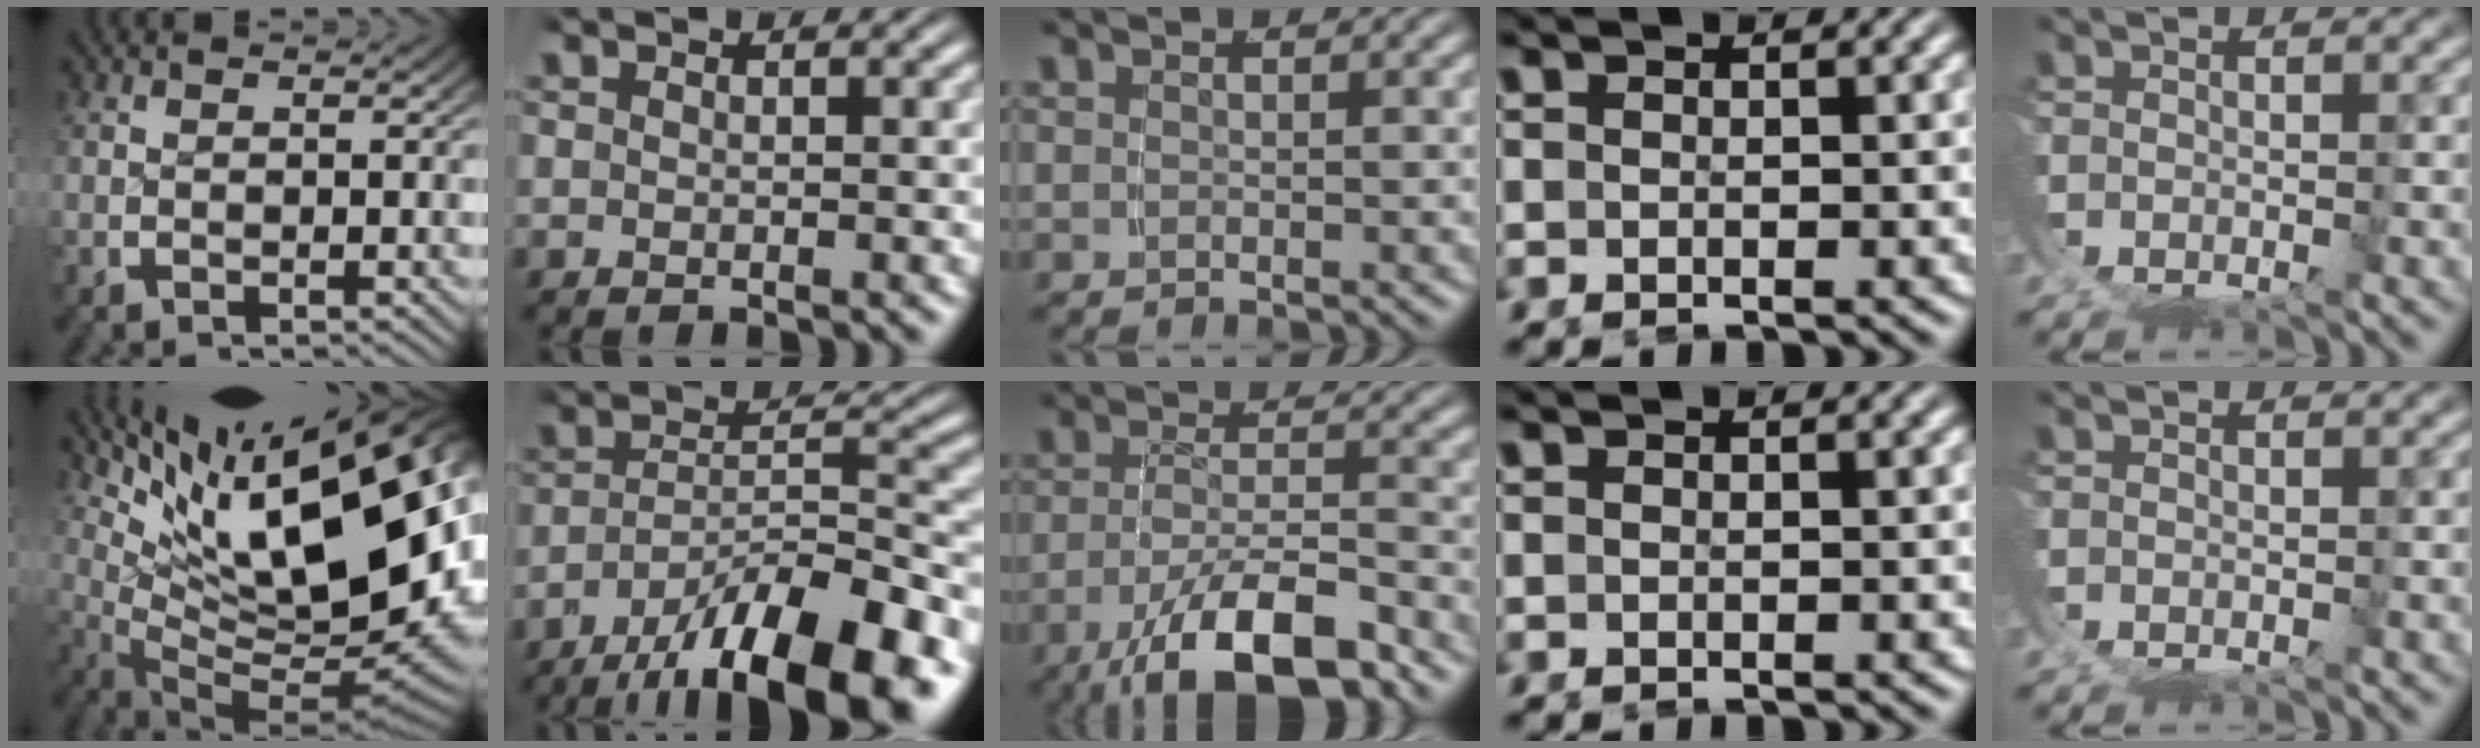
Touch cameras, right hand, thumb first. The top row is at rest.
{"thumb": {"total": 26.0, "force": [1.1, 15.2, 21.1], "torque": [-0.322, -0.050, 0.038]}, "index": {"total": 12.7, "force": [-7.9, 4.8, 8.7], "torque": [-0.119, -0.022, -0.108]}, "middle": {"total": 9.2, "force": [-4.8, 3.7, 7.0], "torque": [-0.117, -0.026, -0.055]}}